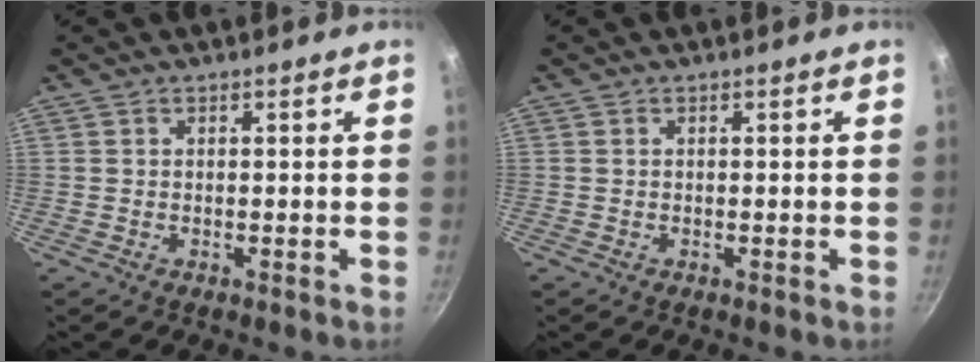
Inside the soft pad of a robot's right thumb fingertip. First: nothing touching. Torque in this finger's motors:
{"motor_torque": [-0.45, -0.19, -0.16, 0.33, 0.04]}